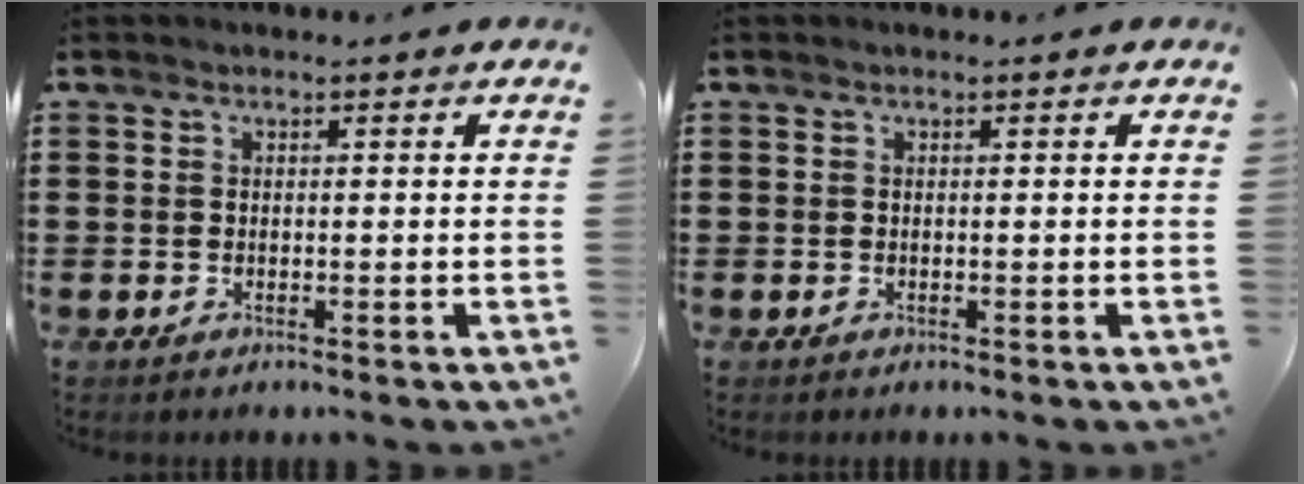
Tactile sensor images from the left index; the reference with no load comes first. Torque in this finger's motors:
{"motor_torque": [-0.01, 0.00, 0.03, 0.00]}